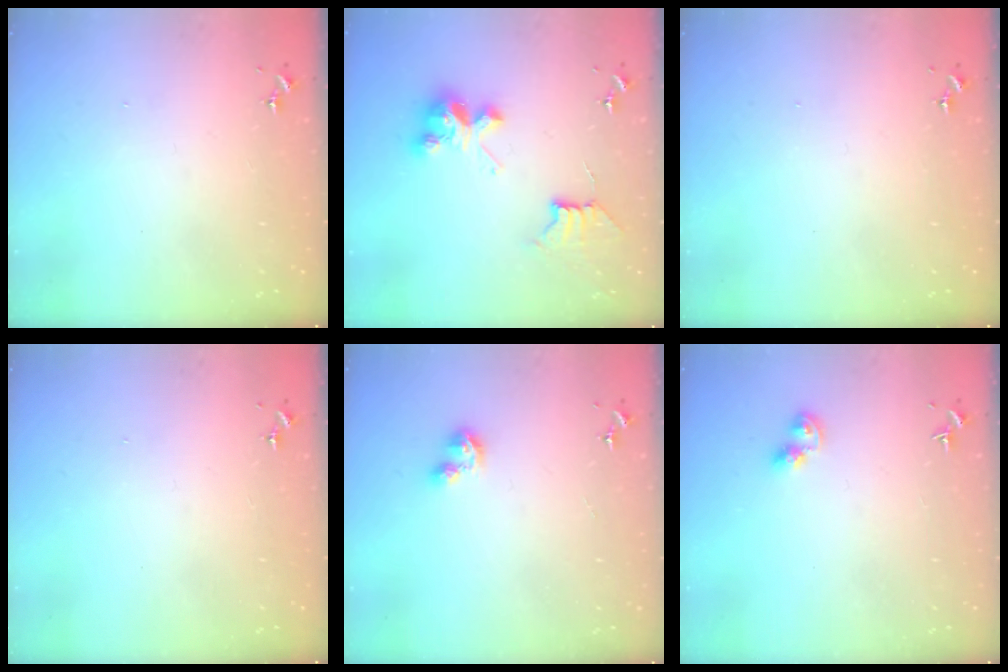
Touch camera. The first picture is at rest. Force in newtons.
{"total": 9.5, "press": 9.5, "slide": 0.7}
{"total": 0.0}
{"total": 0.0}
{"total": 2.6, "press": 2.6, "slide": 0.3}
{"total": 5.2, "press": 5.2, "slide": 0.2}